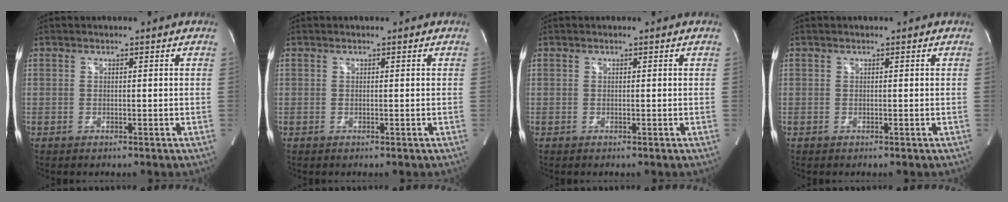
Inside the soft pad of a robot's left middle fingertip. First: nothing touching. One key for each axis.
{"total": 0.0}
{"total": 0.0}
{"total": 0.0}